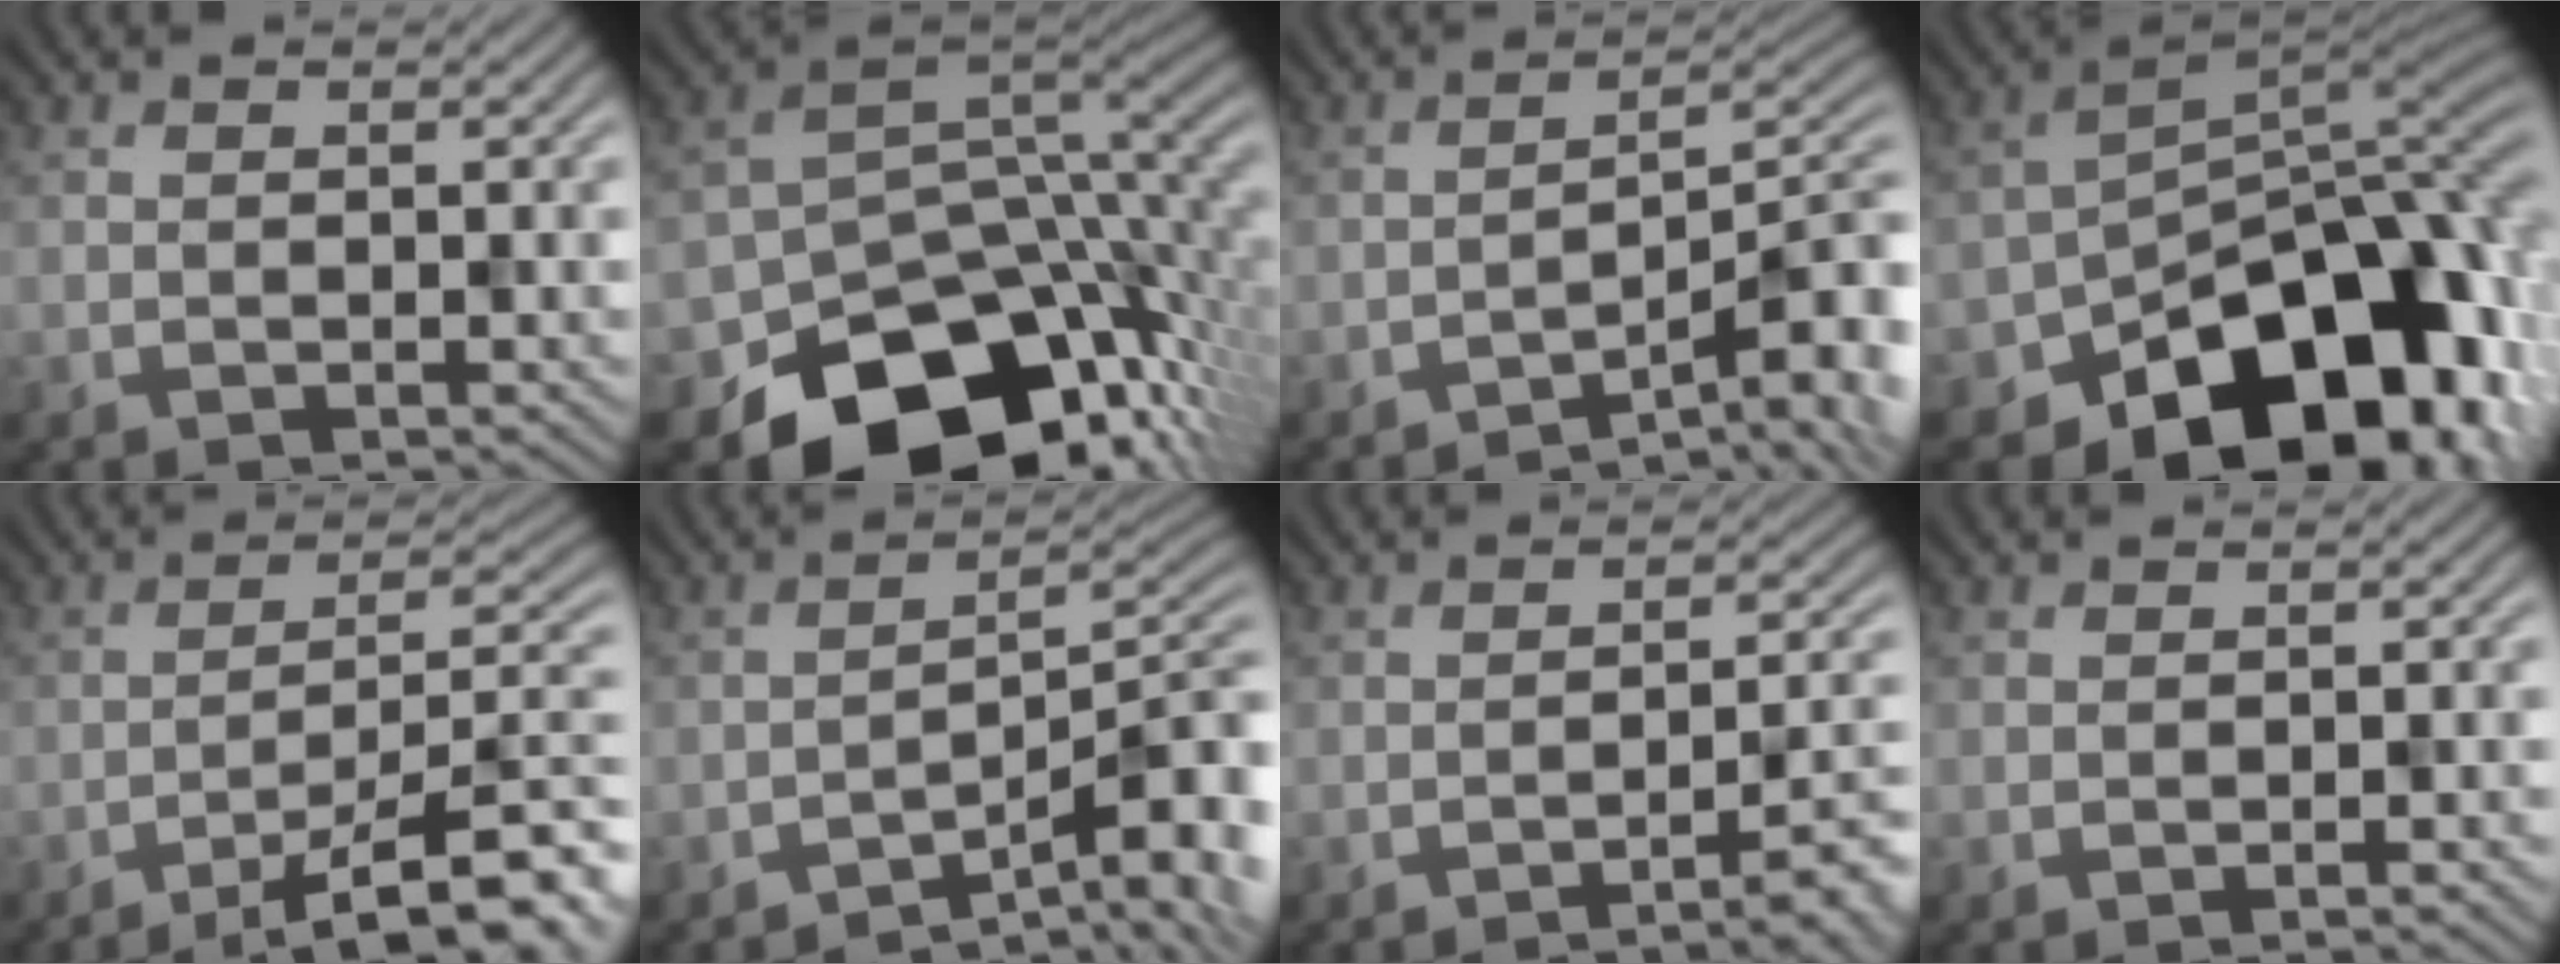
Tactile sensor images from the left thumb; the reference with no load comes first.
{"total": 15.1, "force": [-8.8, 9.3, 7.9], "torque": [-0.136, -0.043, -0.130]}
{"total": 8.5, "force": [-5.4, 2.0, 6.3], "torque": [-0.087, 0.005, -0.082]}
{"total": 15.9, "force": [-8.8, 9.6, 9.2], "torque": [-0.115, -0.027, -0.147]}
{"total": 12.6, "force": [-8.2, 3.0, 9.1], "torque": [-0.146, 0.005, -0.122]}
{"total": 9.4, "force": [-5.8, 2.1, 7.1], "torque": [-0.100, 0.003, -0.088]}
{"total": 6.2, "force": [-4.1, 1.2, 4.5], "torque": [-0.058, 0.011, -0.065]}
{"total": 0.8, "force": [-0.6, 0.1, 0.4], "torque": [-0.005, 0.002, -0.012]}